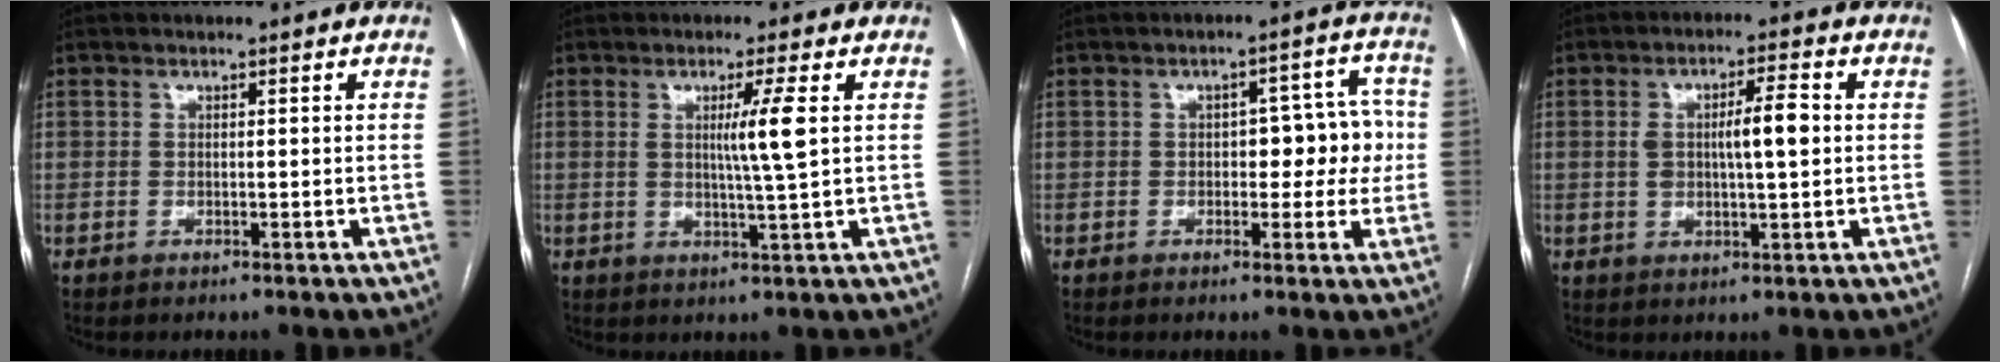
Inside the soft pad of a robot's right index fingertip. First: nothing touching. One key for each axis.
{"total": 5.0, "fx": 1.1, "fy": -1.1, "fz": 4.7, "tx": -0.085, "ty": -0.009, "tz": 0.019}
{"total": 7.1, "fx": -0.2, "fy": 3.7, "fz": 6.1, "tx": -0.064, "ty": 0.033, "tz": 0.000}
{"total": 6.2, "fx": 0.6, "fy": 1.2, "fz": 6.1, "tx": -0.104, "ty": 0.011, "tz": 0.012}